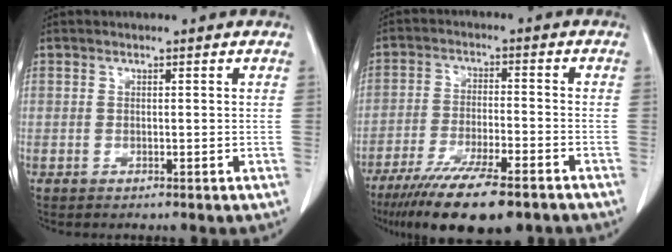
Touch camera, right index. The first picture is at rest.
{"total": 15.4, "force": [-11.5, 2.7, 9.9], "torque": [-0.161, -0.034, -0.185]}